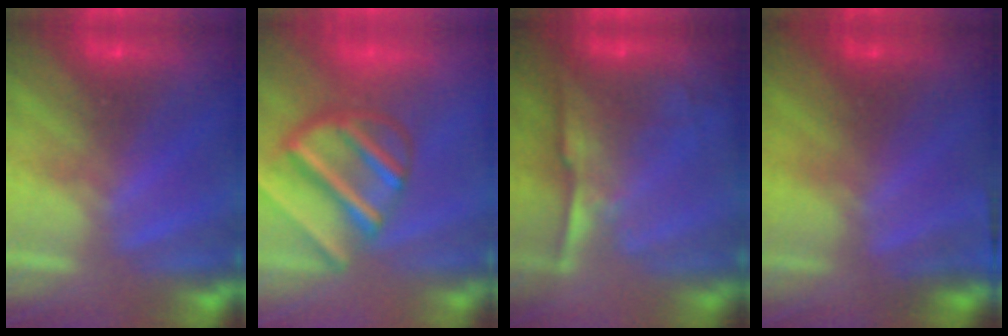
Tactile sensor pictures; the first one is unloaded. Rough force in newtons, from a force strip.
{"total": 6.9}
{"total": 7.3}
{"total": 4.6}